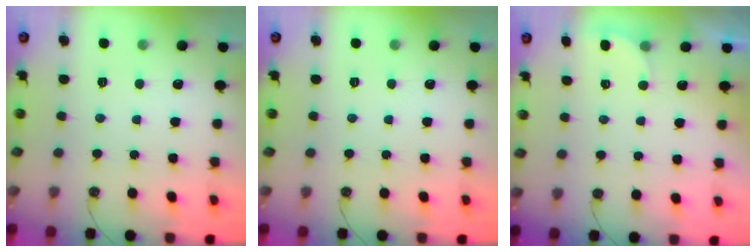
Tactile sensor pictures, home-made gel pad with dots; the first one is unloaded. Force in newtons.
{"total": 0.0}
{"total": 2.2, "press": 2.0, "slide": 1.0}